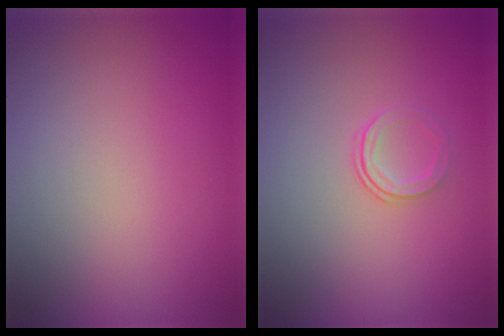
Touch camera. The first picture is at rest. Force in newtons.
{"total": 1.3, "press": 0.9, "slide": 0.9}